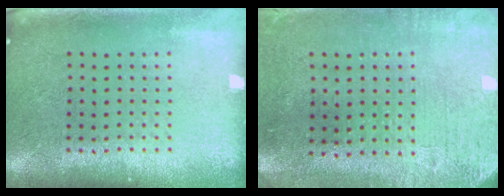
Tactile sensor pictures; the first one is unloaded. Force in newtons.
{"total": 3.1, "press": 2.5, "slide": 1.8}